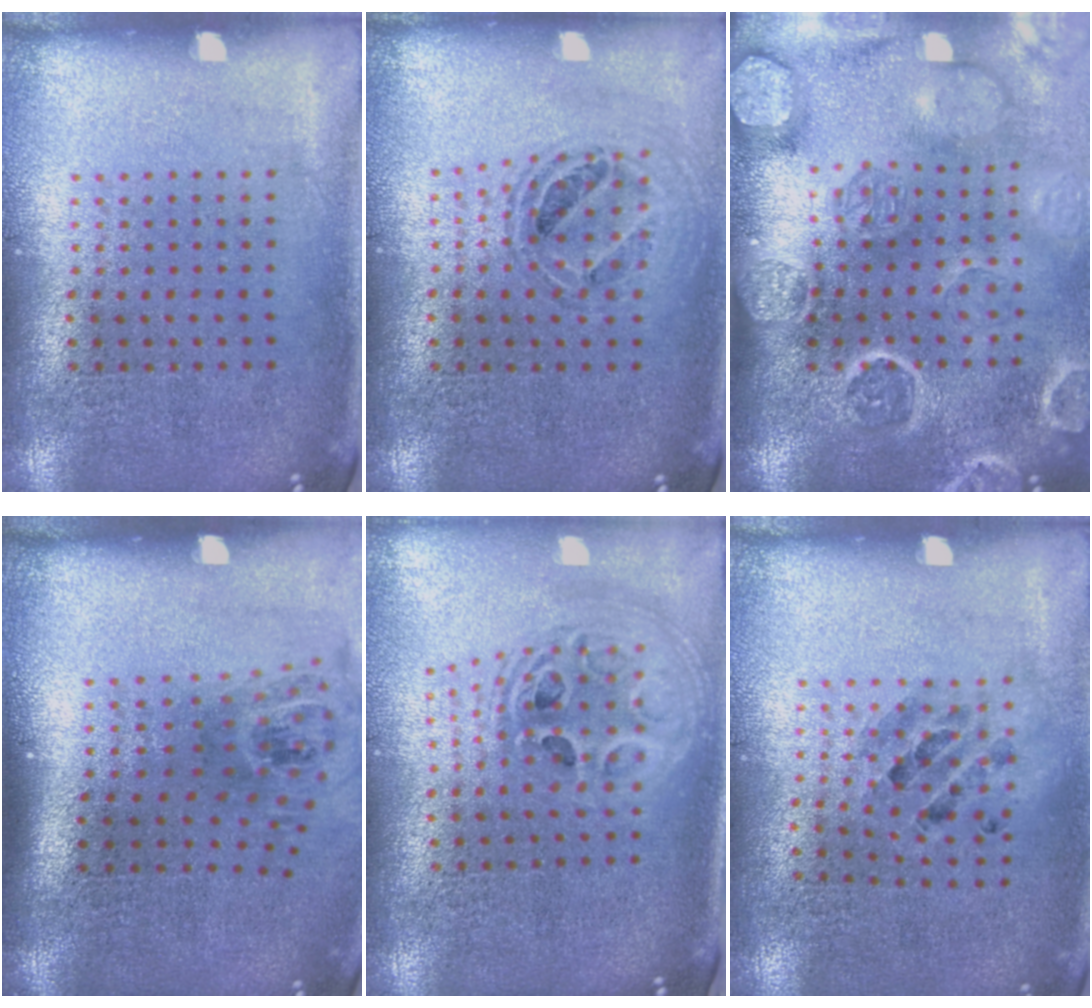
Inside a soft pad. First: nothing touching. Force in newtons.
{"total": 0.8, "press": 0.8, "slide": 0.1}
{"total": 4.2, "press": 3.5, "slide": 2.4}
{"total": 1.7, "press": 1.2, "slide": 1.2}
{"total": 2.4, "press": 1.9, "slide": 1.4}
{"total": 0.8, "press": 0.8, "slide": 0.0}